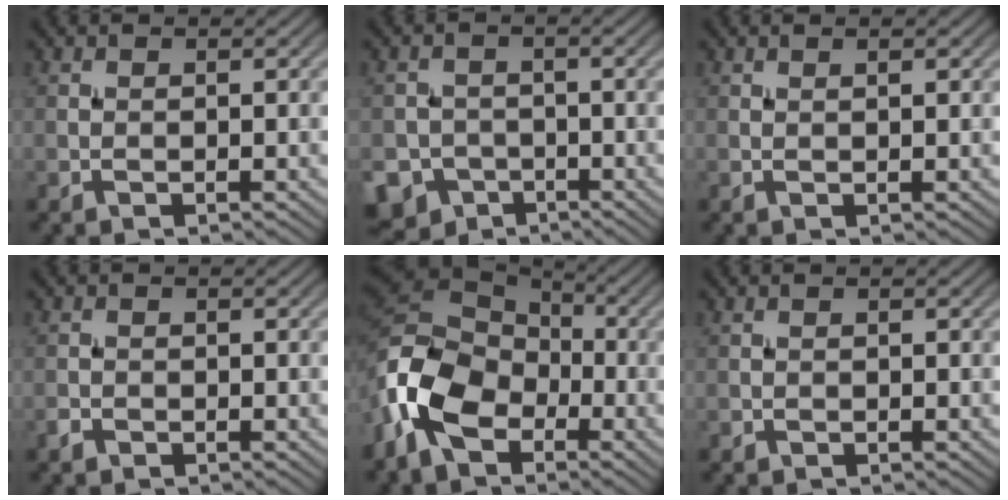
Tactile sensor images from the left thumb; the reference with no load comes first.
{"total": 7.0, "force": [-4.1, 5.4, 1.4], "torque": [-0.026, -0.022, -0.083]}
{"total": 0.9, "force": [0.6, 0.0, 0.7], "torque": [-0.013, 0.001, 0.011]}
{"total": 0.8, "force": [-0.6, 0.5, 0.2], "torque": [-0.004, -0.001, -0.013]}
{"total": 12.9, "force": [-4.8, 8.4, 8.7], "torque": [-0.218, -0.020, -0.106]}
{"total": 0.0}